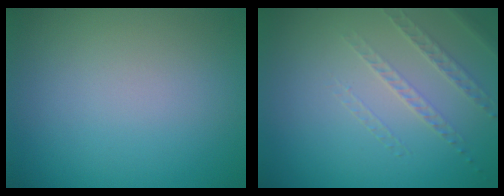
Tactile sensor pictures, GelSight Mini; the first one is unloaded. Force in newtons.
{"total": 1.4, "press": 1.0, "slide": 0.9}